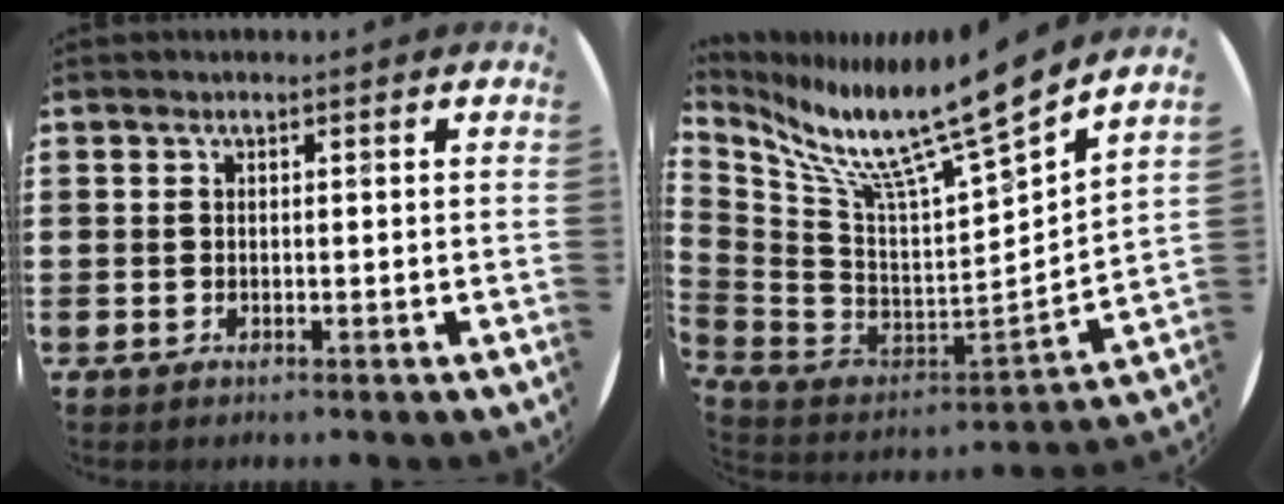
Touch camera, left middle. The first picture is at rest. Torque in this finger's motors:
{"motor_torque": [-0.12, -1.21, 0.16, 0.10]}